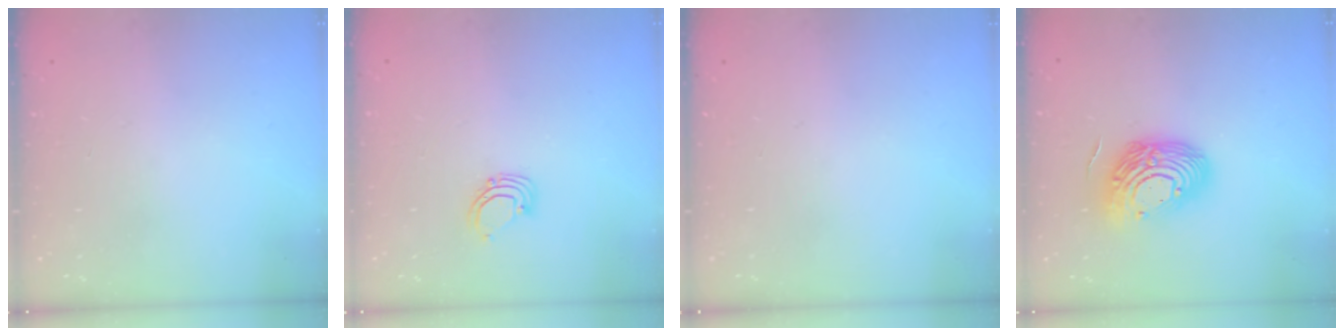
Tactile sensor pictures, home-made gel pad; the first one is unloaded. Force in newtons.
{"total": 2.9, "press": 2.9, "slide": 0.3}
{"total": 0.0}
{"total": 16.1, "press": 16.0, "slide": 1.8}